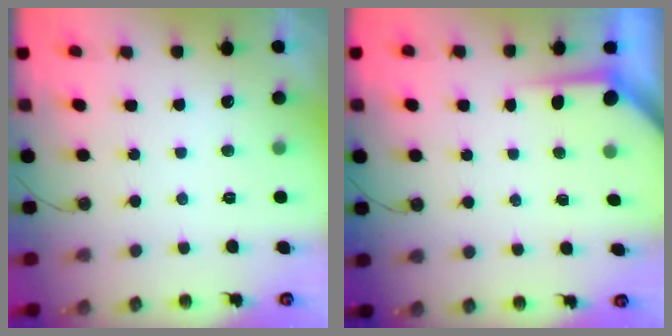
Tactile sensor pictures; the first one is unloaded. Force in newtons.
{"total": 3.6, "press": 3.6, "slide": 0.4}